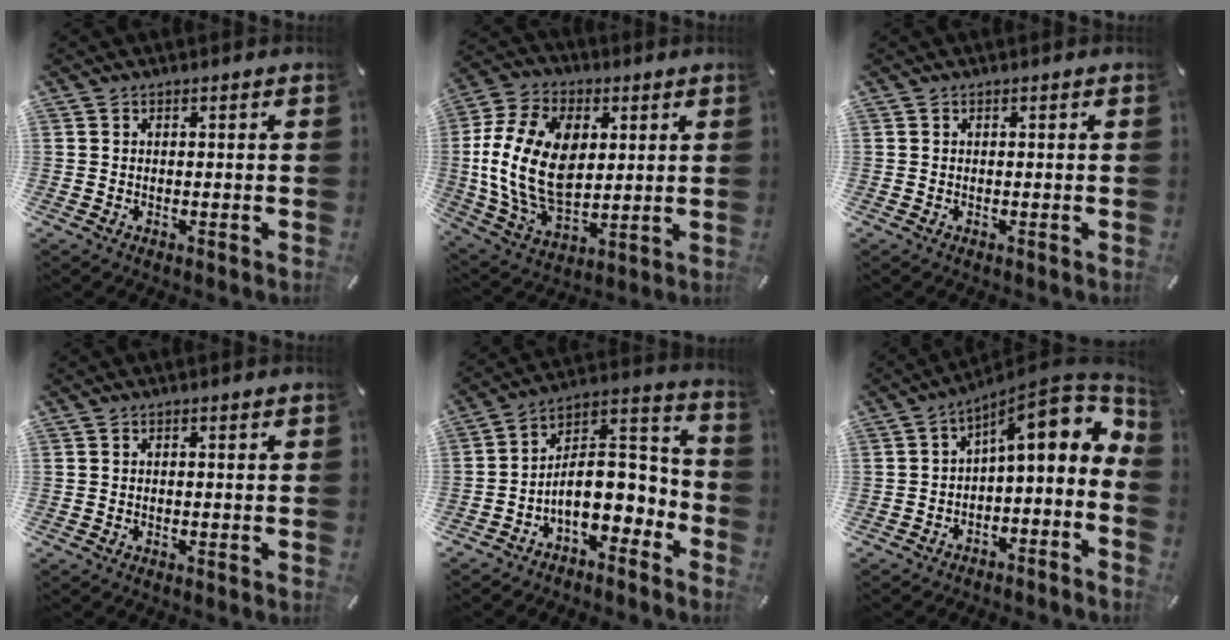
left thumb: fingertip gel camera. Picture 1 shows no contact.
{"total": 18.8, "force": [2.0, 13.1, 13.4], "torque": [-0.291, 0.002, 0.036]}
{"total": 0.0}
{"total": 0.5, "force": [0.3, -0.1, 0.5], "torque": [-0.009, 0.000, 0.005]}
{"total": 12.0, "force": [-2.8, 7.4, 9.0], "torque": [-0.136, -0.010, -0.048]}
{"total": 9.8, "force": [3.7, 3.4, 8.4], "torque": [-0.107, -0.046, 0.057]}